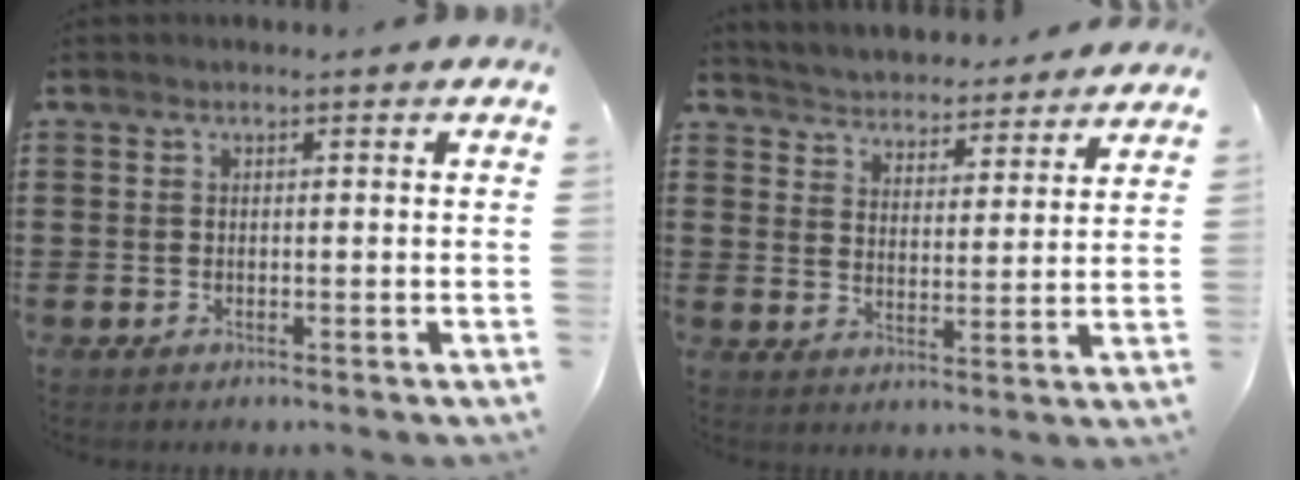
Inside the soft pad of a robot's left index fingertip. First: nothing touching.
{"total": 4.0, "force": [4.0, -0.2, -0.7], "torque": [-0.012, -0.040, 0.063]}